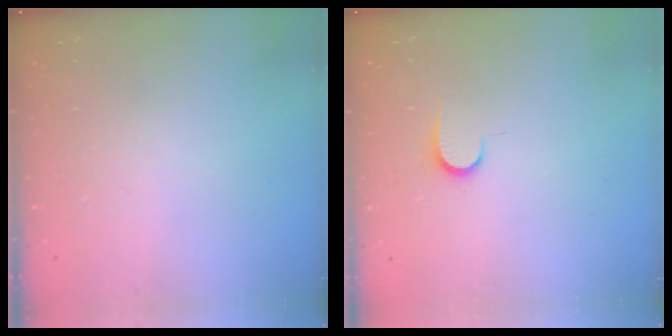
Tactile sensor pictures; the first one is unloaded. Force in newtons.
{"total": 6.7, "press": 6.6, "slide": 0.7}